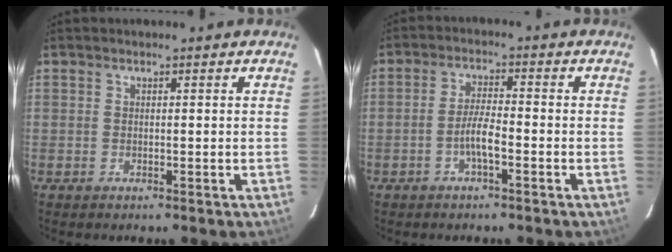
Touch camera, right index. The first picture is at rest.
{"total": 4.1, "force": [-2.0, 0.5, 3.6], "torque": [-0.074, 0.006, -0.037]}